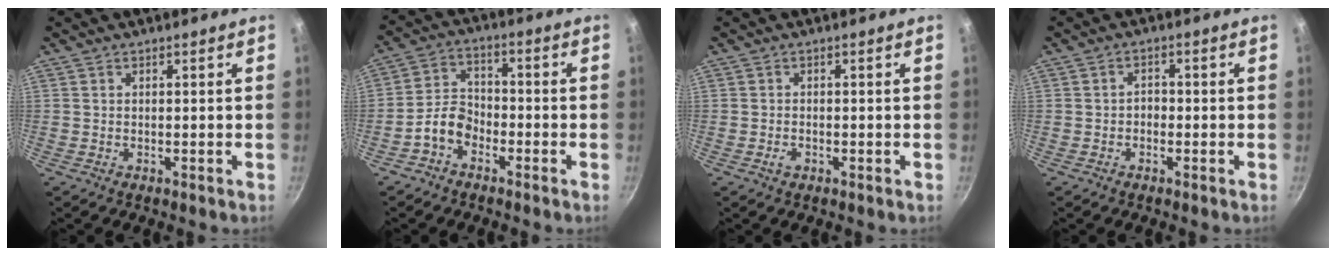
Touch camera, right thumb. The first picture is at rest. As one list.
[{"total": 6.4, "force": [-3.4, 4.3, 3.3], "torque": [-0.044, 0.042, -0.075]}, {"total": 1.3, "force": [-0.7, 0.8, 0.8], "torque": [-0.016, 0.003, -0.012]}, {"total": 2.0, "force": [-0.6, 1.5, 1.1], "torque": [-0.009, 0.010, -0.012]}]